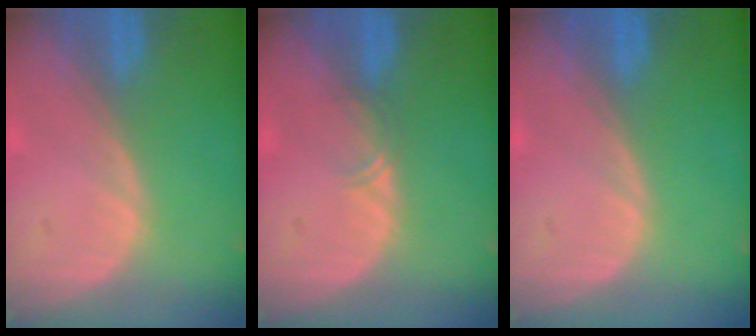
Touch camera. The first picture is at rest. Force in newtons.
{"total": 1.1, "press": 1.0, "slide": 0.6}
{"total": 0.0}